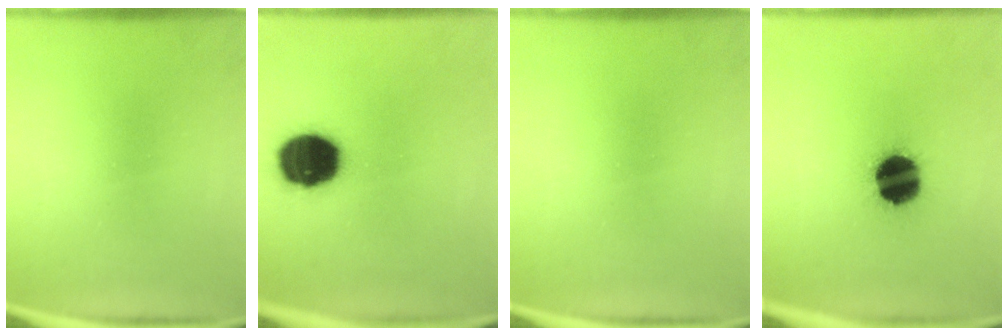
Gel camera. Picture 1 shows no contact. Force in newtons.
{"total": 17.2}
{"total": 0.0}
{"total": 16.1}